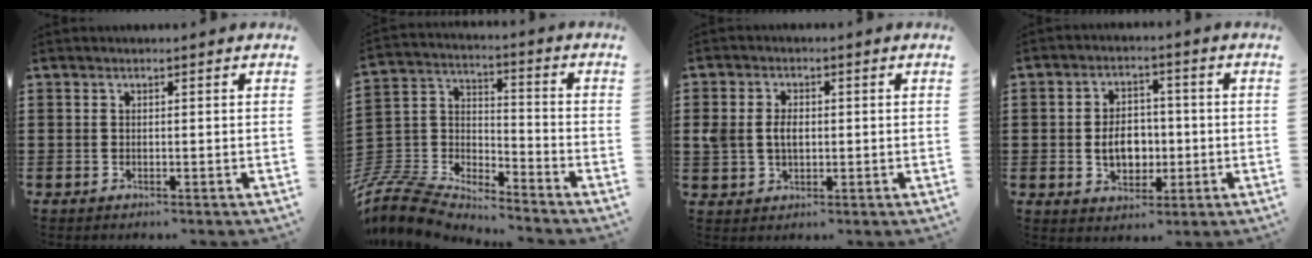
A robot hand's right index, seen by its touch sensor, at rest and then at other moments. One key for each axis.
{"total": 8.4, "fx": -8.0, "fy": 1.8, "fz": 1.7, "tx": -0.071, "ty": -0.006, "tz": -0.172}
{"total": 3.7, "fx": 0.2, "fy": 2.7, "fz": 2.6, "tx": -0.071, "ty": 0.005, "tz": -0.004}
{"total": 6.3, "fx": -0.8, "fy": 4.5, "fz": 4.3, "tx": -0.068, "ty": -0.001, "tz": -0.021}